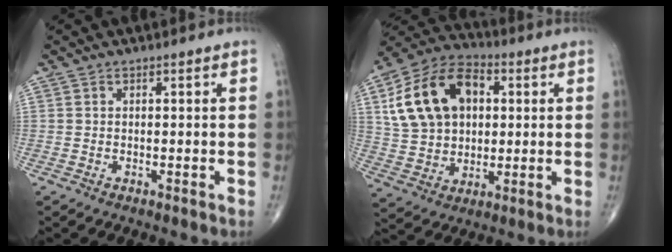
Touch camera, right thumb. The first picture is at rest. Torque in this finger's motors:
{"motor_torque": [2.22, 2.45, 0.52, -0.15, 0.18]}